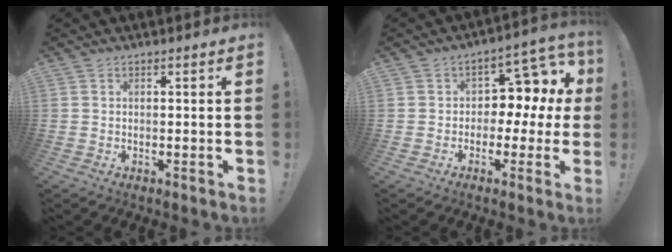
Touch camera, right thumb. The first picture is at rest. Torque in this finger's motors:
{"motor_torque": [0.77, 0.80, 0.02, 0.03, 0.00]}